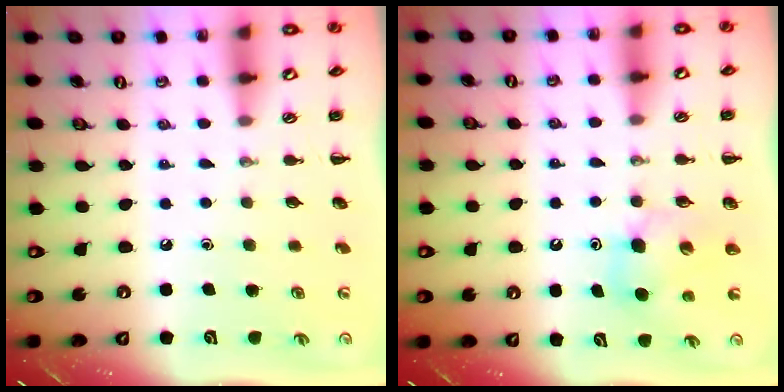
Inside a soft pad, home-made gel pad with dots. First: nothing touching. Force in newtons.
{"total": 6.5, "press": 6.5, "slide": 0.9}